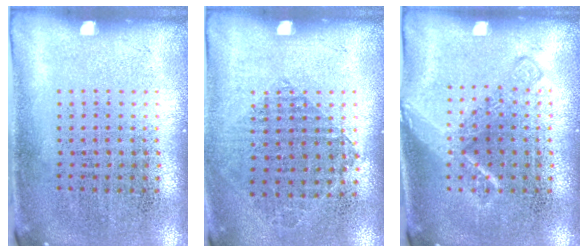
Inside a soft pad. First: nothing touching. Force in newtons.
{"total": 0.8, "press": 0.7, "slide": 0.3}
{"total": 1.7, "press": 1.7, "slide": 0.3}